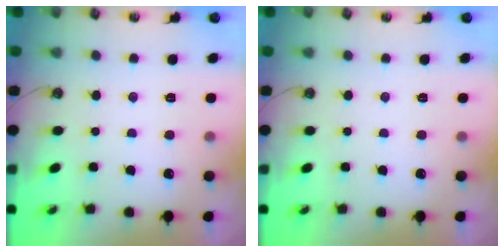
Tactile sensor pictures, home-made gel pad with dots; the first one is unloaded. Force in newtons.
{"total": 0.0}